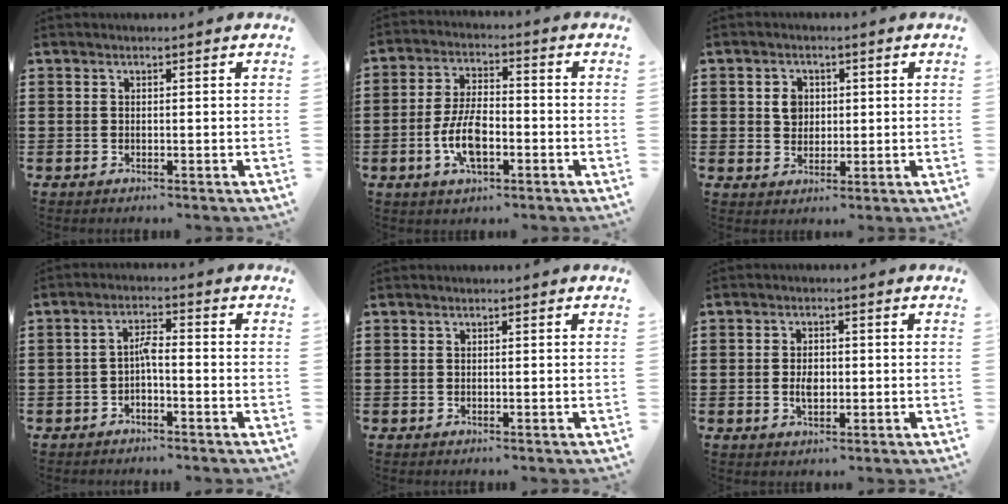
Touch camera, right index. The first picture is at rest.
{"total": 7.9, "force": [-2.5, 3.7, 6.5], "torque": [-0.151, 0.000, -0.052]}
{"total": 3.4, "force": [0.7, 2.8, 1.8], "torque": [-0.045, 0.012, 0.011]}
{"total": 2.6, "force": [-1.1, 0.7, 2.2], "torque": [-0.052, 0.006, -0.025]}
{"total": 0.0}
{"total": 2.8, "force": [-0.3, 1.7, 2.2], "torque": [-0.035, 0.001, -0.006]}